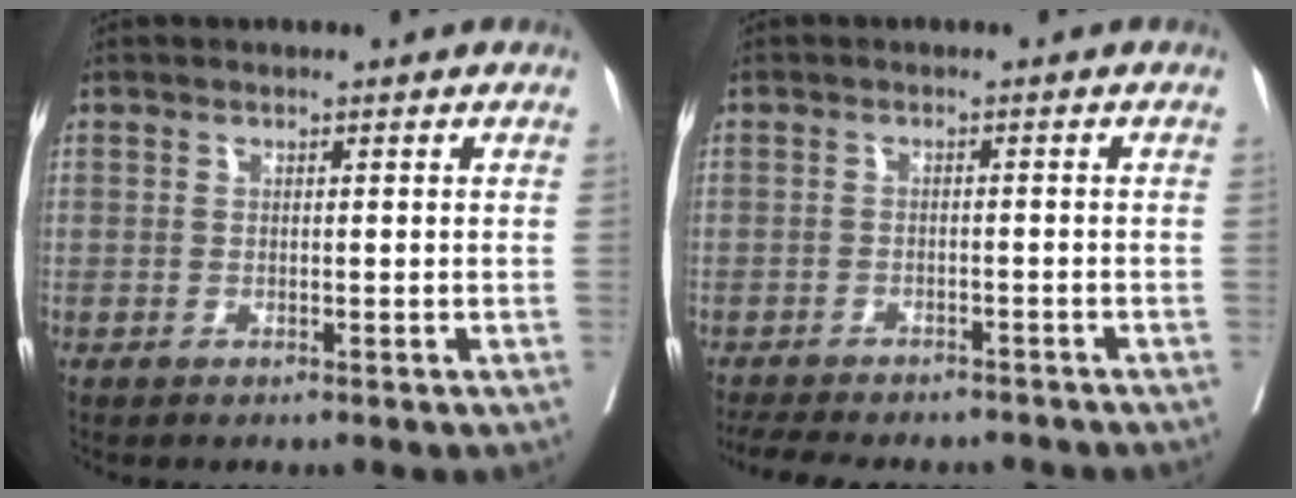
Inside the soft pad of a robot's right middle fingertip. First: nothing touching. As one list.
[{"total": 10.7, "force": [-9.5, 2.9, 3.9], "torque": [-0.066, -0.006, -0.127]}]